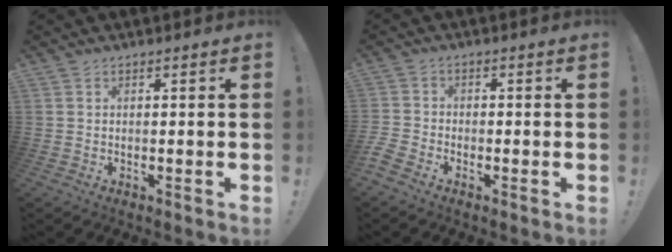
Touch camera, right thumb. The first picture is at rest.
{"total": 3.5, "force": [-2.4, 2.2, 1.3], "torque": [-0.043, 0.000, -0.045]}